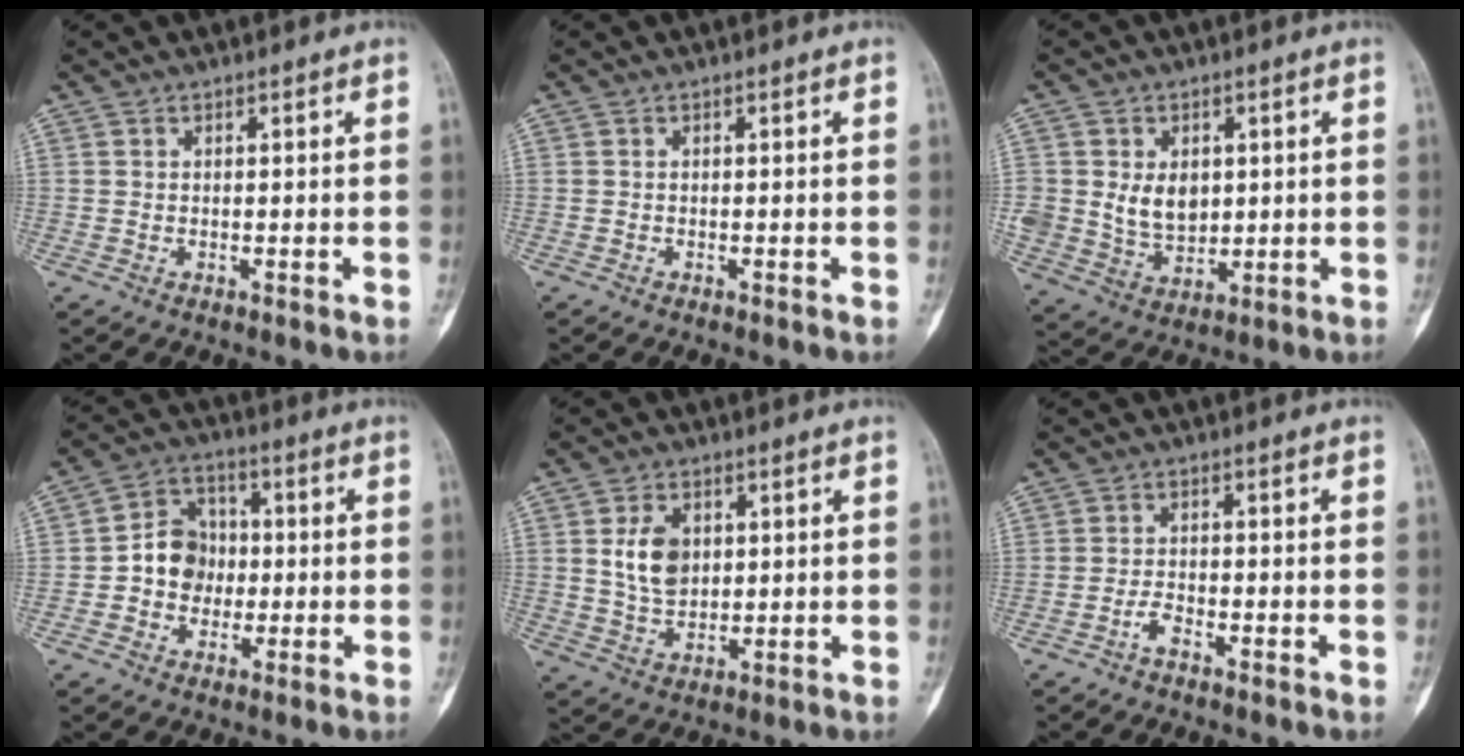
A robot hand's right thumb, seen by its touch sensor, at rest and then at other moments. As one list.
[{"total": 0.0}, {"total": 8.5, "force": [1.4, 6.6, 5.2], "torque": [-0.062, -0.013, 0.040]}, {"total": 7.6, "force": [-0.9, 6.7, 3.6], "torque": [-0.026, 0.024, -0.028]}, {"total": 7.4, "force": [1.7, 5.1, 5.1], "torque": [-0.076, -0.011, 0.035]}, {"total": 2.2, "force": [-1.7, 0.6, 1.2], "torque": [-0.027, 0.011, -0.035]}]